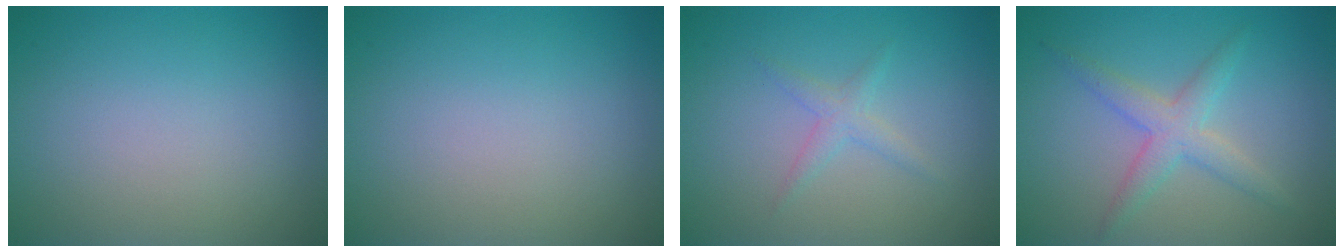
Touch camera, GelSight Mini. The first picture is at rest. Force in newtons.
{"total": 0.0}
{"total": 1.4, "press": 1.4, "slide": 0.1}
{"total": 3.0, "press": 3.0, "slide": 0.1}